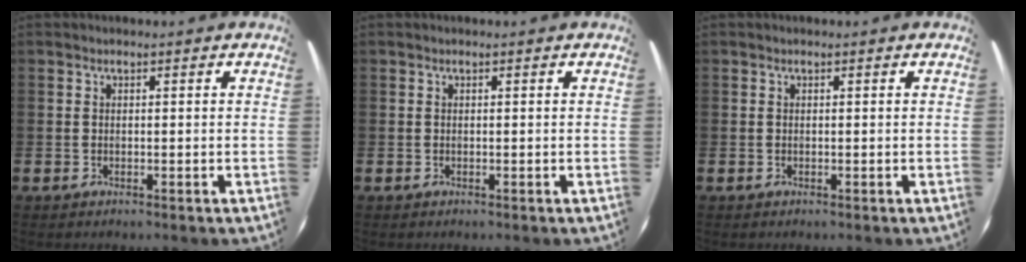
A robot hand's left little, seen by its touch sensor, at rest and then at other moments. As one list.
[{"total": 0.0}, {"total": 0.0}]